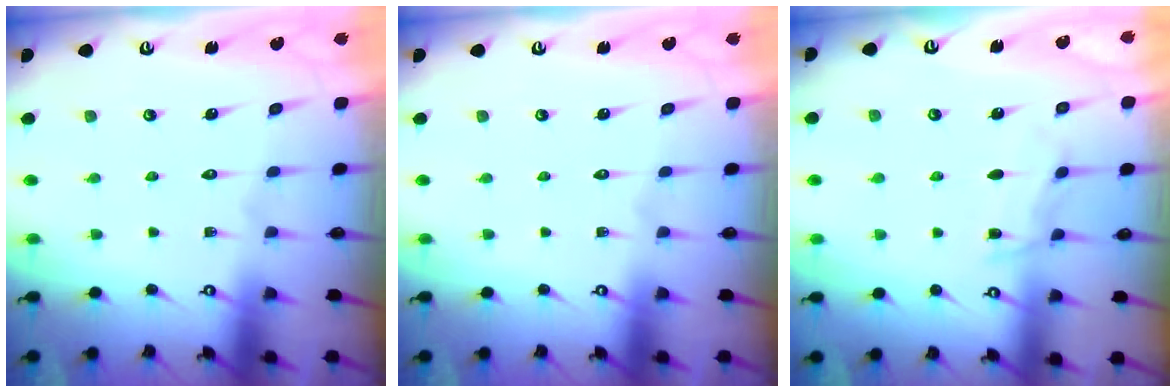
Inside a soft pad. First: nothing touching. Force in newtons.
{"total": 0.0}
{"total": 4.4, "press": 4.3, "slide": 0.5}